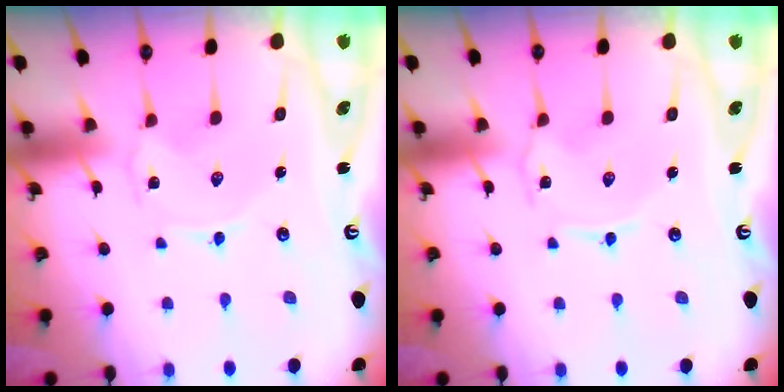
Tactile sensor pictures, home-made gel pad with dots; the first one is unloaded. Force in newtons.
{"total": 0.0}